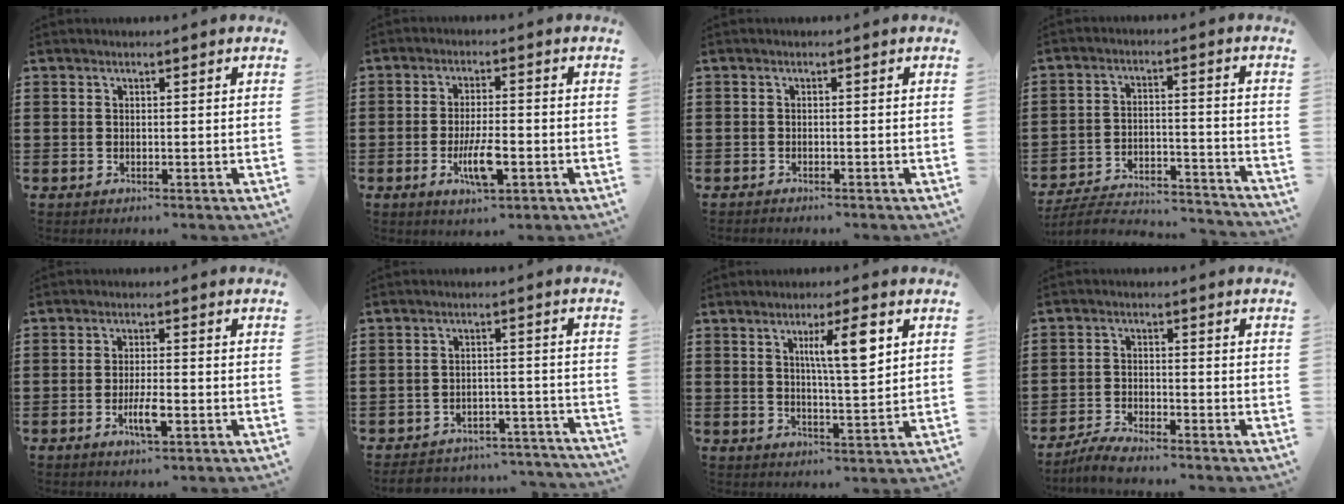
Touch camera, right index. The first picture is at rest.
{"total": 6.6, "force": [-2.2, 1.9, 5.9], "torque": [-0.123, -0.009, -0.041]}
{"total": 0.6, "force": [-0.6, 0.1, 0.0], "torque": [-0.002, 0.000, -0.013]}
{"total": 5.2, "force": [-4.9, 0.8, 1.6], "torque": [-0.033, -0.002, -0.100]}
{"total": 4.4, "force": [-1.7, 1.1, 3.9], "torque": [-0.086, -0.006, -0.034]}
{"total": 3.9, "force": [-3.8, 0.7, 0.6], "torque": [-0.014, 0.005, -0.079]}
{"total": 6.7, "force": [2.5, 1.7, 6.0], "torque": [-0.099, 0.000, 0.034]}
{"total": 3.6, "force": [-3.5, 0.2, 0.9], "torque": [-0.024, 0.006, -0.074]}